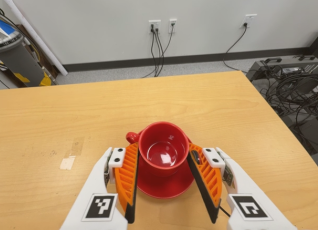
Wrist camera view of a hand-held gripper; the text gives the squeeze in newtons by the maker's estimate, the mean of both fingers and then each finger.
{"total": 0.0}